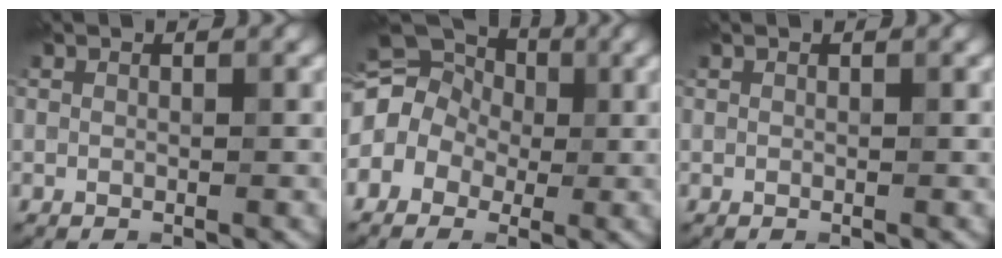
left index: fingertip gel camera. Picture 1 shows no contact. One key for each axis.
{"total": 12.6, "fx": 0.5, "fy": 11.0, "fz": 6.1, "tx": -0.125, "ty": 0.040, "tz": -0.048}
{"total": 0.0}